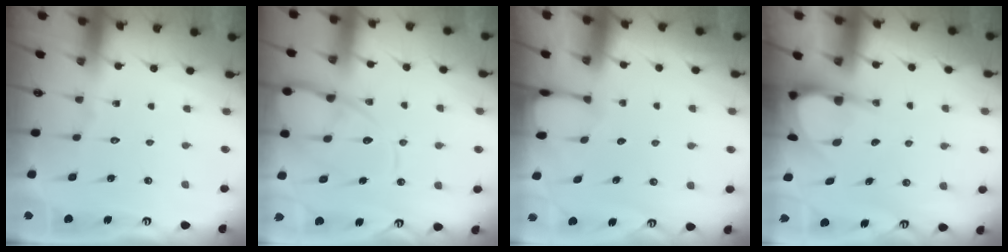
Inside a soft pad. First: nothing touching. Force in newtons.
{"total": 12.7, "press": 12.6, "slide": 1.4}
{"total": 1.3, "press": 1.2, "slide": 0.2}
{"total": 5.2, "press": 5.2, "slide": 0.4}